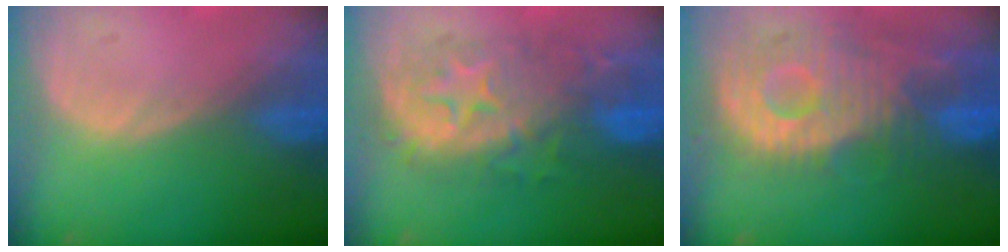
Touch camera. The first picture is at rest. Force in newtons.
{"total": 9.6, "press": 9.6, "slide": 0.5}
{"total": 12.2, "press": 10.8, "slide": 5.6}